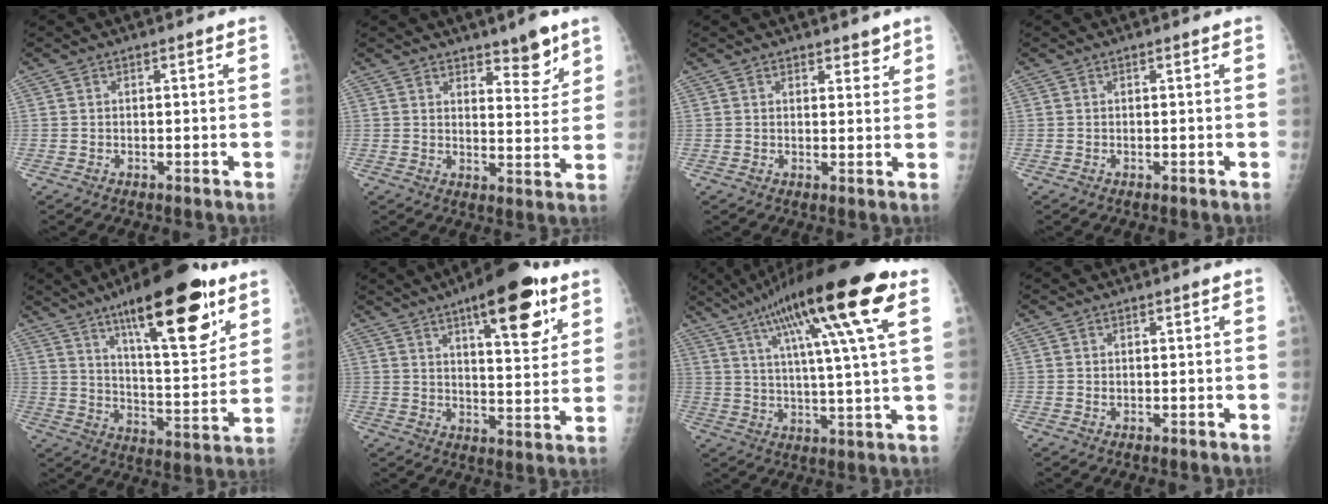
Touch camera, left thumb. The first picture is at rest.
{"total": 7.3, "force": [5.1, 2.6, 4.6], "torque": [-0.038, -0.040, 0.074]}
{"total": 2.8, "force": [2.1, 1.4, 1.1], "torque": [0.005, -0.013, 0.028]}
{"total": 0.0}
{"total": 24.1, "force": [14.1, 7.1, 18.3], "torque": [-0.248, -0.062, 0.223]}
{"total": 17.5, "force": [9.6, 5.7, 13.5], "torque": [-0.159, -0.041, 0.139]}
{"total": 22.4, "force": [10.9, 2.8, 19.4], "torque": [-0.321, -0.009, 0.173]}
{"total": 0.7, "force": [0.3, 0.5, 0.3], "torque": [-0.003, -0.002, 0.006]}